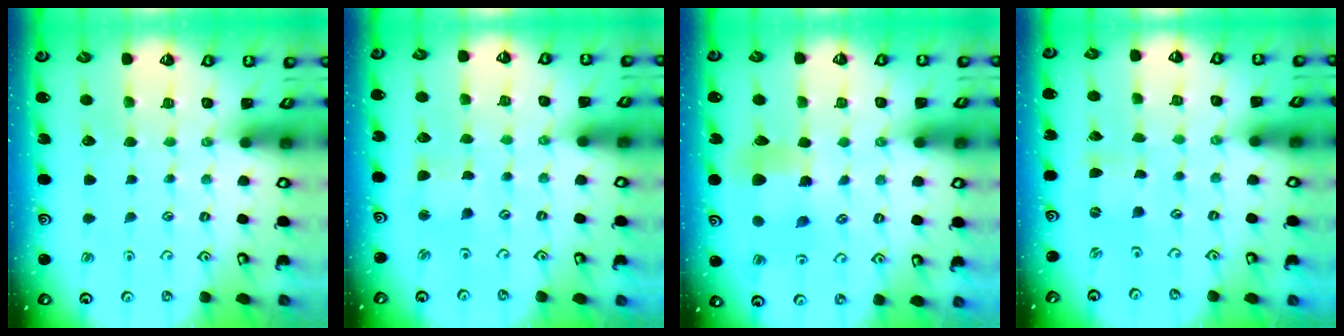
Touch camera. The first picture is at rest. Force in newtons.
{"total": 2.1, "press": 2.1, "slide": 0.5}
{"total": 7.4, "press": 7.4, "slide": 0.7}
{"total": 0.0}